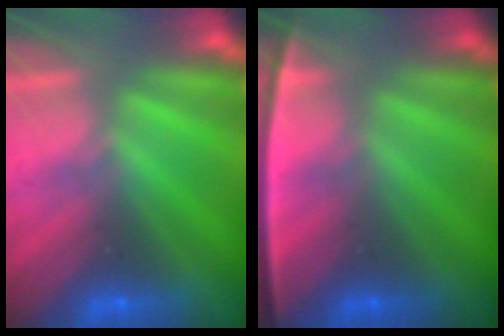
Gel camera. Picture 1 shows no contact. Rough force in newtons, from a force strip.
{"total": 2.4}